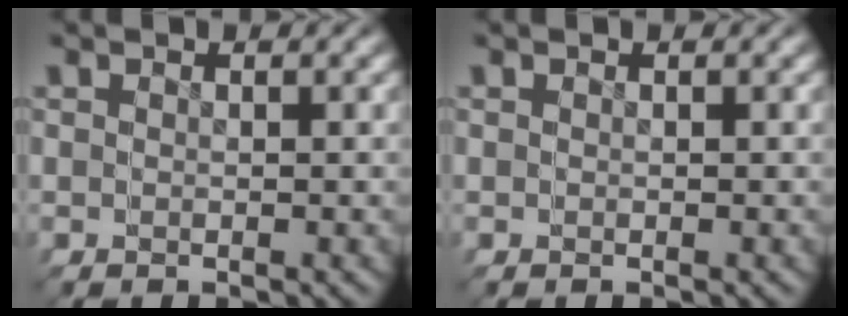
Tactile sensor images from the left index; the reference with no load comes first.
{"total": 0.0}